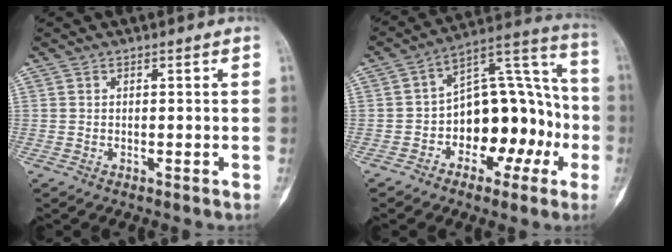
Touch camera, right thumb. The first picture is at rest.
{"total": 17.4, "force": [-4.3, 10.8, 13.0], "torque": [-0.137, 0.068, -0.060]}